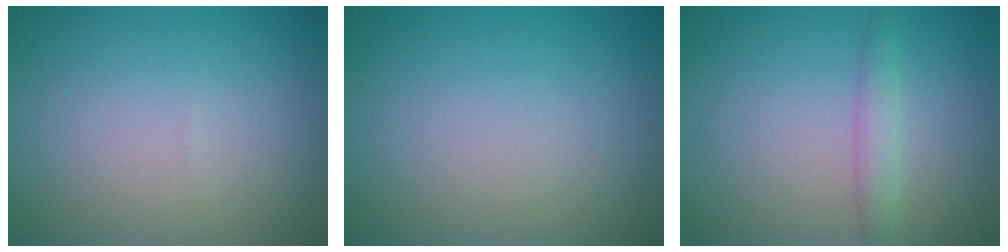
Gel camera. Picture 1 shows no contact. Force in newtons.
{"total": 0.0}
{"total": 1.7, "press": 1.7, "slide": 0.1}